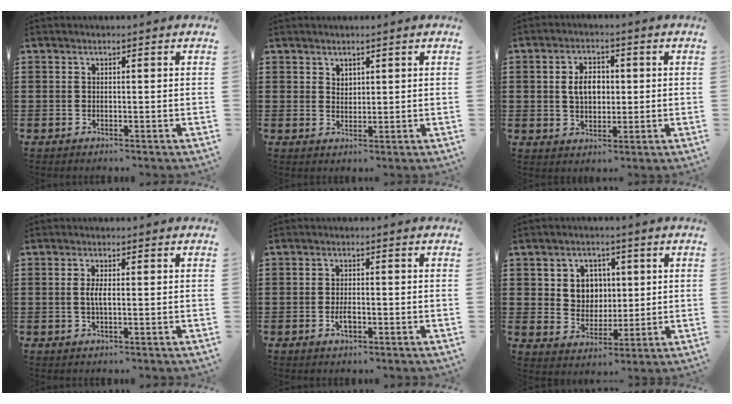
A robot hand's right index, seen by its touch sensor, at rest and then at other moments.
{"total": 1.6, "force": [1.4, 0.8, 0.0], "torque": [0.000, 0.002, 0.027]}
{"total": 4.6, "force": [0.3, 3.0, 3.5], "torque": [-0.059, 0.005, -0.001]}
{"total": 2.3, "force": [-0.1, 0.5, 2.2], "torque": [-0.049, -0.006, -0.006]}
{"total": 2.4, "force": [-0.8, 1.0, 2.1], "torque": [-0.038, 0.001, -0.013]}
{"total": 5.5, "force": [1.4, 5.0, 1.9], "torque": [-0.044, 0.010, 0.020]}